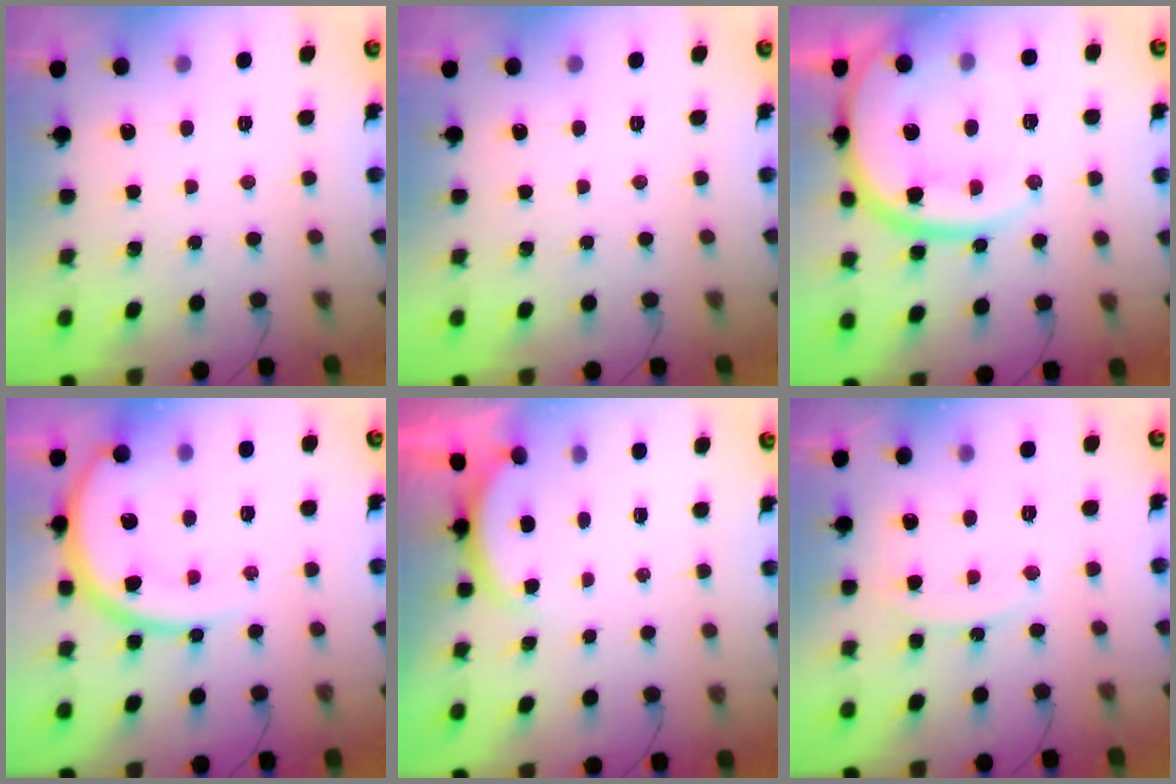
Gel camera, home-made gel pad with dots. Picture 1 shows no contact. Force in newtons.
{"total": 0.0}
{"total": 21.4, "press": 21.3, "slide": 2.0}
{"total": 15.1, "press": 15.0, "slide": 1.6}
{"total": 2.2, "press": 2.2, "slide": 0.6}
{"total": 9.8, "press": 9.7, "slide": 0.9}